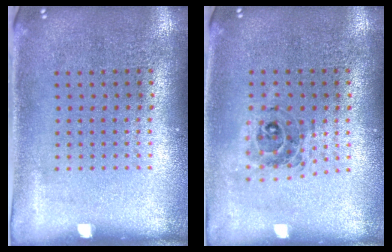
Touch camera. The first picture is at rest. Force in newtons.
{"total": 0.7, "press": 0.7, "slide": 0.0}